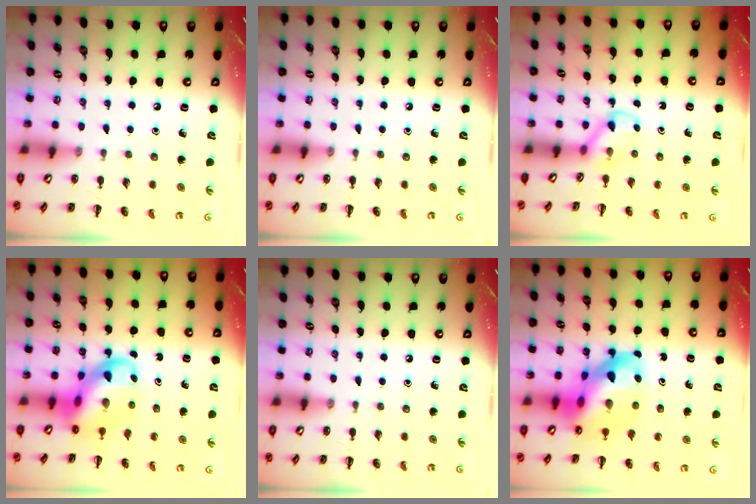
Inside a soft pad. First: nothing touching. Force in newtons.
{"total": 0.0}
{"total": 3.6, "press": 3.4, "slide": 1.2}
{"total": 11.5, "press": 11.1, "slide": 3.0}
{"total": 0.0}
{"total": 16.0, "press": 15.4, "slide": 4.1}